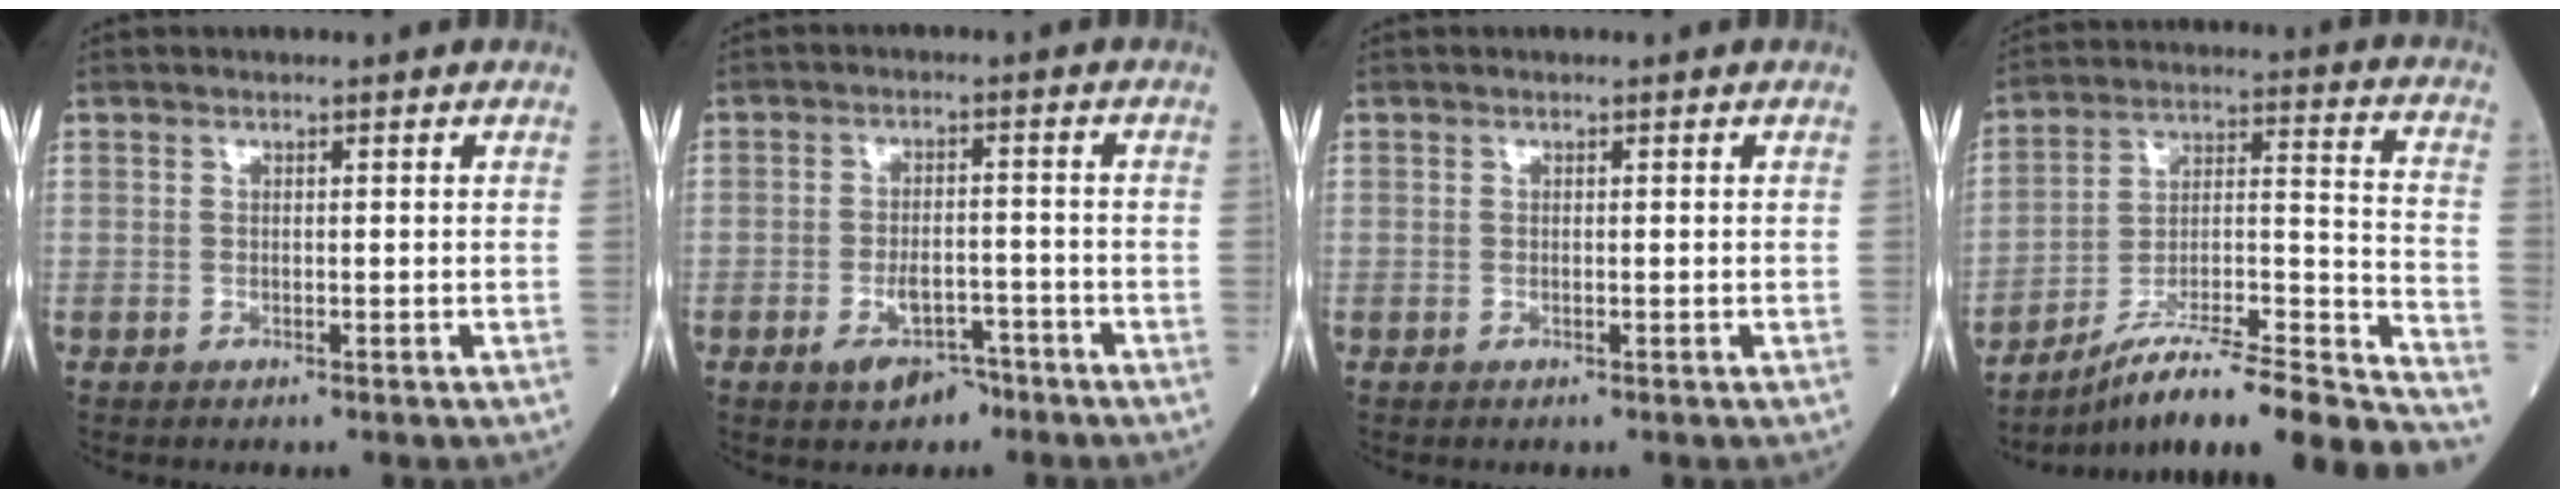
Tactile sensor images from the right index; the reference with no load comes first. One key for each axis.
{"total": 4.7, "fx": -3.1, "fy": 2.4, "fz": 2.7, "tx": -0.049, "ty": 0.003, "tz": -0.043}
{"total": 0.0}
{"total": 25.7, "fx": -22.0, "fy": 1.1, "fz": 13.3, "tx": -0.144, "ty": 0.009, "tz": -0.339}